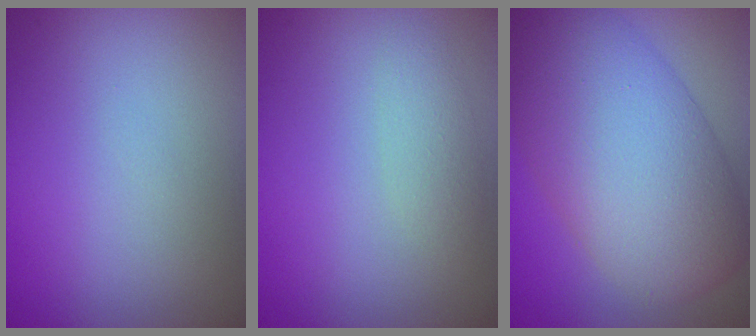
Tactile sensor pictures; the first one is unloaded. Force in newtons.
{"total": 1.4, "press": 1.4, "slide": 0.1}
{"total": 11.3, "press": 11.3, "slide": 0.4}